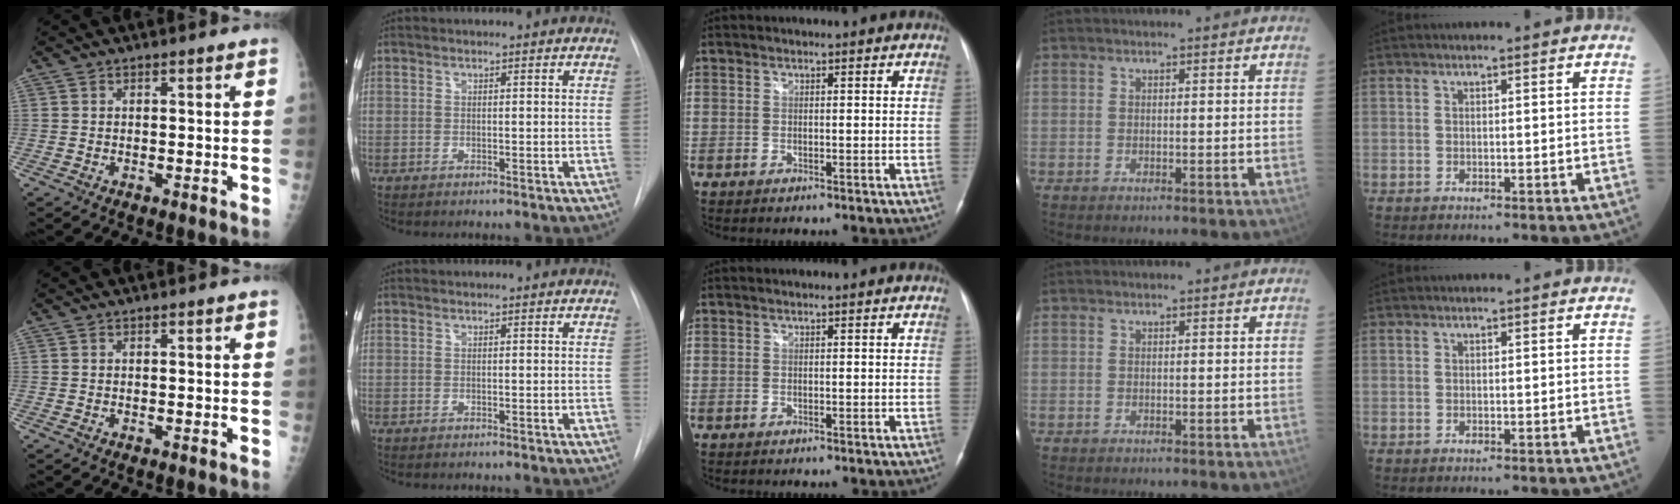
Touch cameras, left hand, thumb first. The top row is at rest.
{}